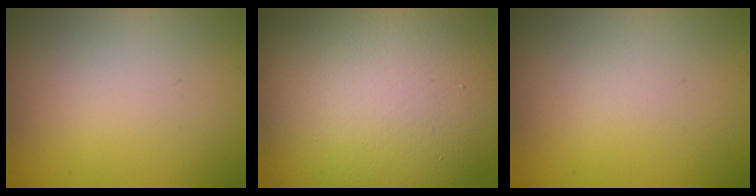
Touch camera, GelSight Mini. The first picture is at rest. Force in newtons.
{"total": 17.3, "press": 17.3, "slide": 0.9}
{"total": 0.0}